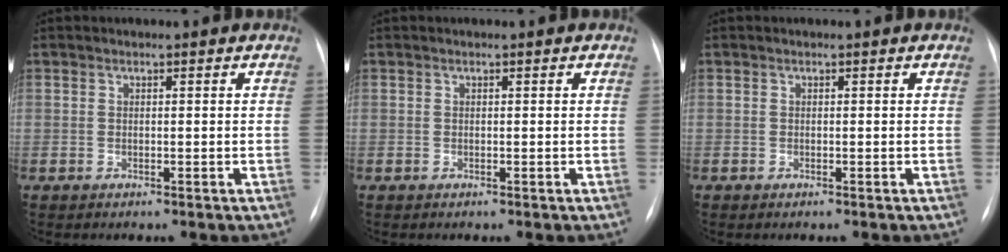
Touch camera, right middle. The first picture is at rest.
{"total": 0.0}
{"total": 0.0}